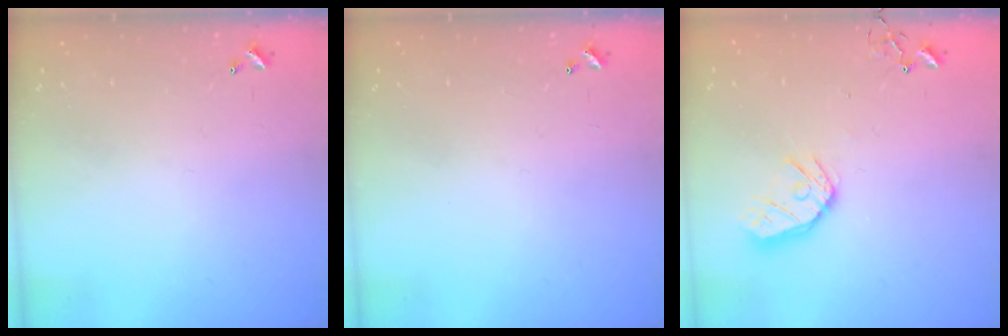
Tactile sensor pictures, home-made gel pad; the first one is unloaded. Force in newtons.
{"total": 0.0}
{"total": 12.6, "press": 12.5, "slide": 1.4}